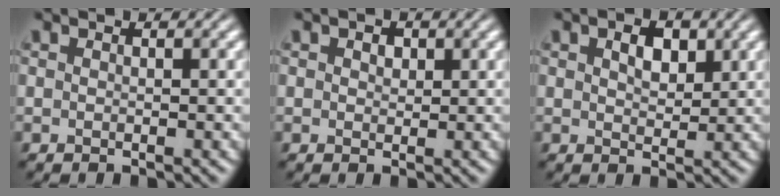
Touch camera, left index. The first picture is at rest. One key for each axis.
{"total": 1.2, "fx": 0.6, "fy": 0.9, "fz": 0.7, "tx": -0.008, "ty": 0.000, "tz": 0.008}
{"total": 2.6, "fx": 1.1, "fy": 1.5, "fz": 1.8, "tx": -0.032, "ty": 0.001, "tz": 0.020}